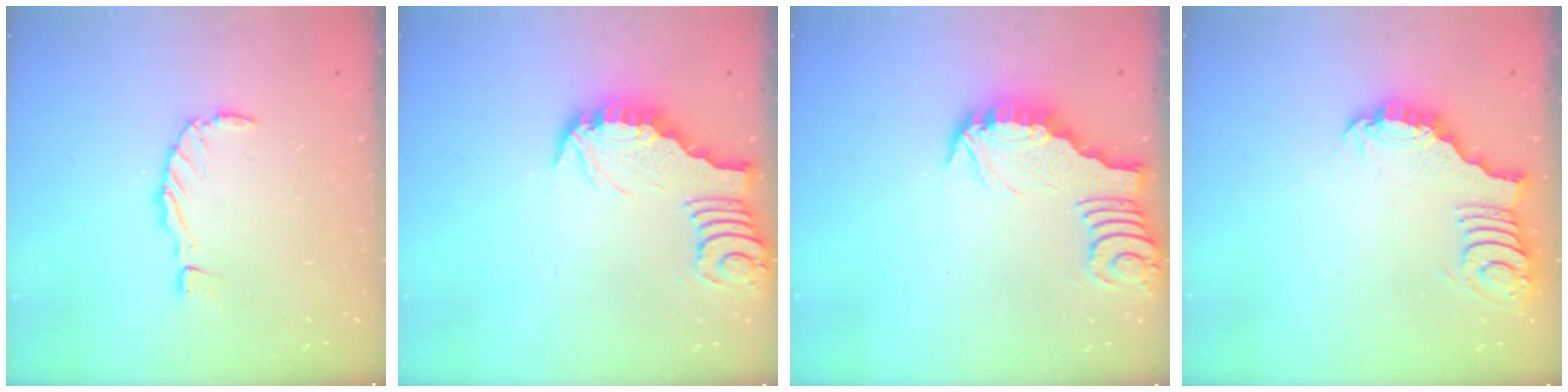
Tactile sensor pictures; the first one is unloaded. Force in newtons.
{"total": 3.0, "press": 3.0, "slide": 0.3}
{"total": 3.2, "press": 3.2, "slide": 0.3}
{"total": 2.4, "press": 2.4, "slide": 0.3}